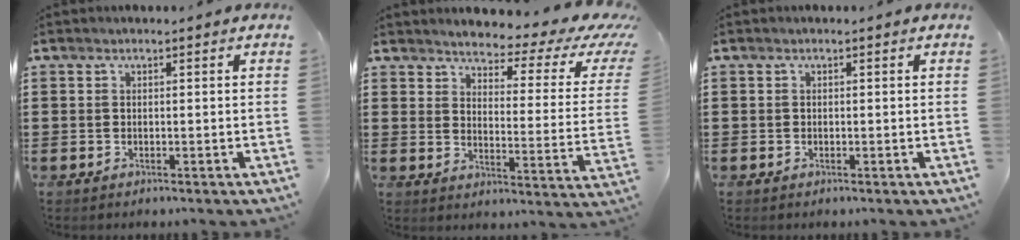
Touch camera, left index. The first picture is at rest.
{"total": 3.9, "force": [3.2, 0.8, 2.2], "torque": [-0.047, -0.033, 0.044]}
{"total": 0.0}